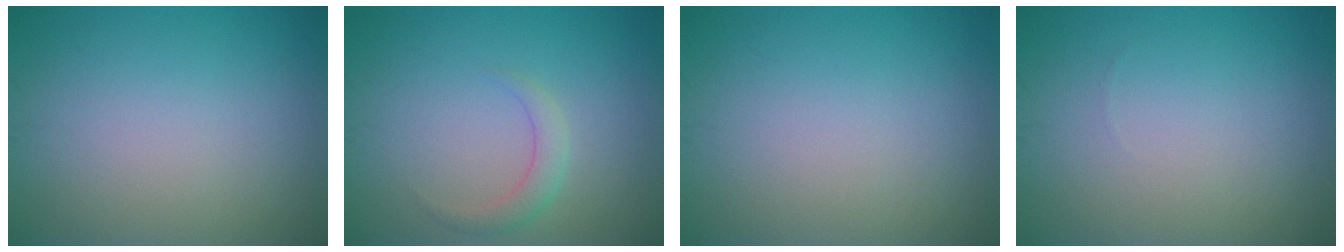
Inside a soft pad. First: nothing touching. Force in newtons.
{"total": 1.7, "press": 1.7, "slide": 0.0}
{"total": 0.0}
{"total": 0.0}